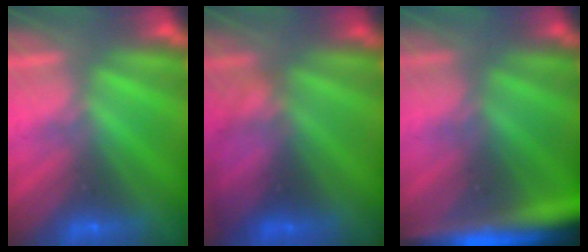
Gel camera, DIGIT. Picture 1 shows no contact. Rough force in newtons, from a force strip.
{"total": 2.3}
{"total": 6.5}